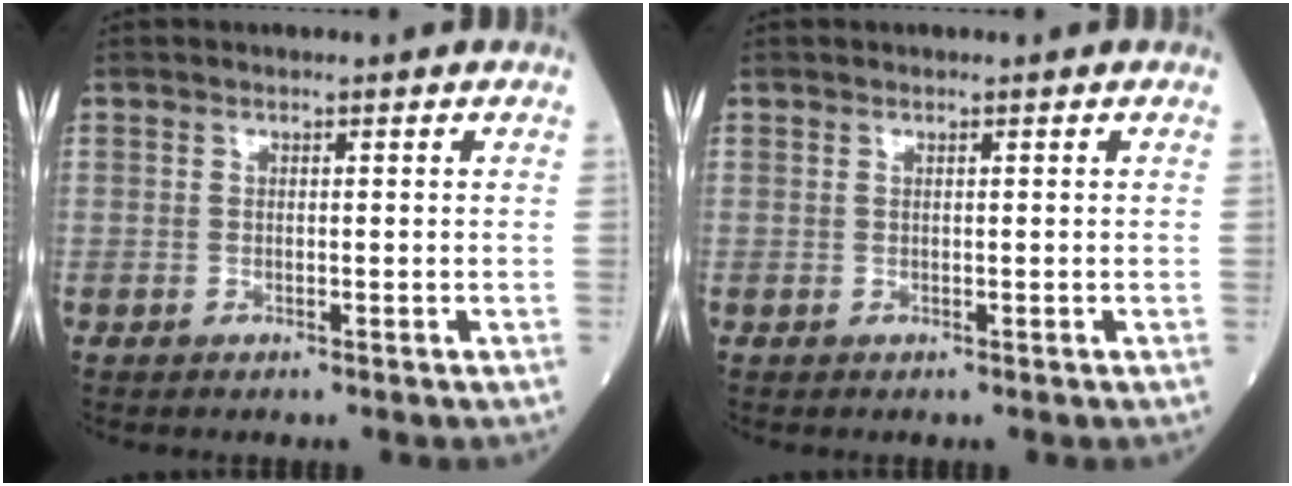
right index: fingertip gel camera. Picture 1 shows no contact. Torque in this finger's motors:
{"motor_torque": [-0.14, -0.09, -0.04, -0.01]}